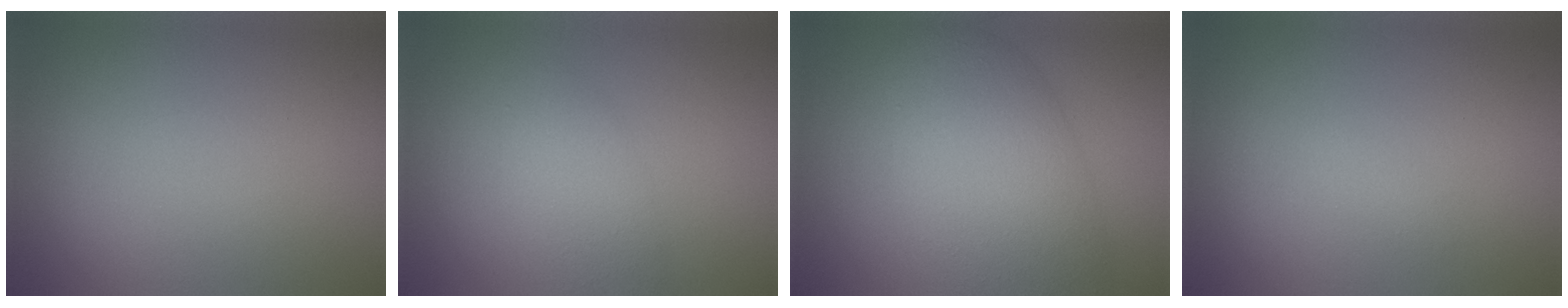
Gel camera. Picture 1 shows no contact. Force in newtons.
{"total": 2.6, "press": 2.6, "slide": 0.0}
{"total": 7.9, "press": 7.9, "slide": 0.1}
{"total": 0.6, "press": 0.6, "slide": 0.0}